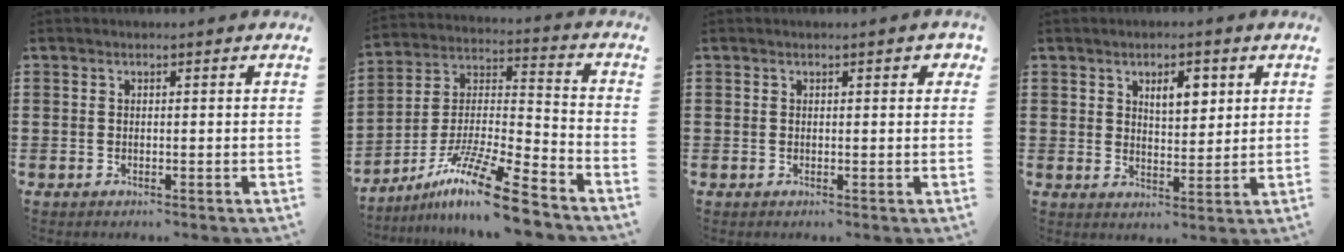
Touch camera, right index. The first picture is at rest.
{"total": 14.2, "force": [-11.0, 0.9, 9.0], "torque": [-0.156, 0.025, -0.204]}
{"total": 0.5, "force": [0.2, 0.4, 0.3], "torque": [0.002, 0.002, 0.001]}
{"total": 4.8, "force": [2.3, 2.4, 3.5], "torque": [-0.052, 0.001, 0.033]}